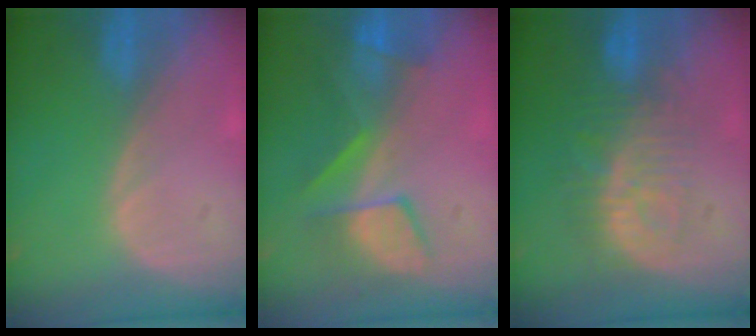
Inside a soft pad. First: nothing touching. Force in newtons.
{"total": 7.7, "press": 7.2, "slide": 2.6}
{"total": 9.5, "press": 8.5, "slide": 4.1}